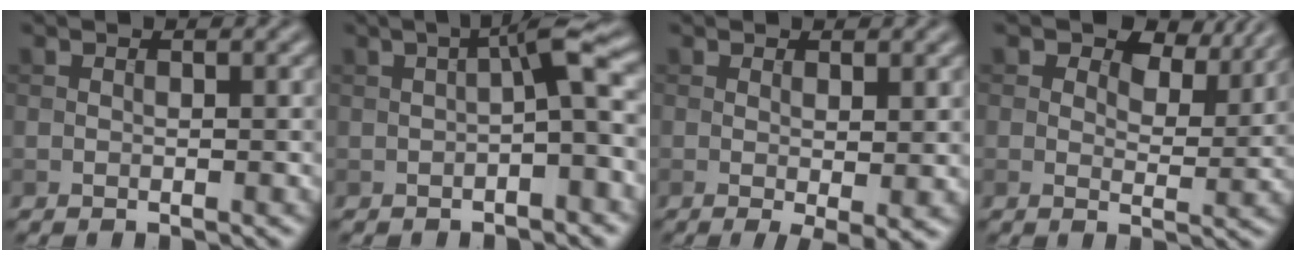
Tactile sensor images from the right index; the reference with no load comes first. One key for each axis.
{"total": 4.0, "fx": 0.0, "fy": 0.5, "fz": 3.9, "tx": -0.064, "ty": 0.021, "tz": -0.005}
{"total": 2.6, "fx": 0.0, "fy": 0.3, "fz": 2.6, "tx": -0.039, "ty": -0.011, "tz": 0.004}
{"total": 6.4, "fx": 4.0, "fy": 3.3, "fz": 3.6, "tx": -0.050, "ty": -0.003, "tz": 0.054}